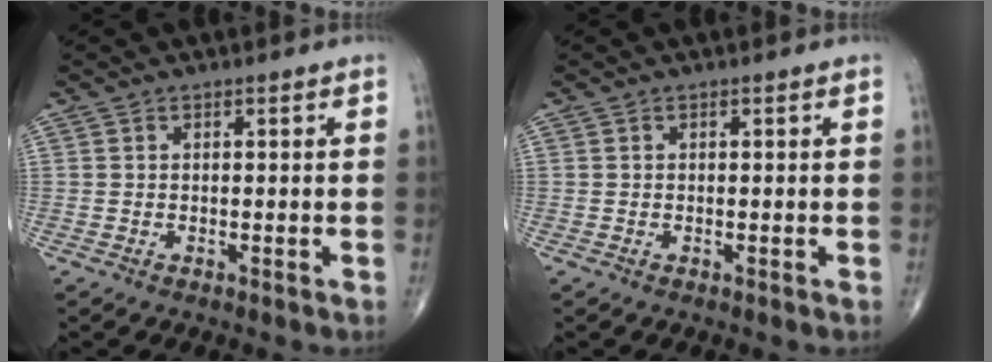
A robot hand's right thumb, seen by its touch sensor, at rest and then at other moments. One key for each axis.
{"total": 0.0}